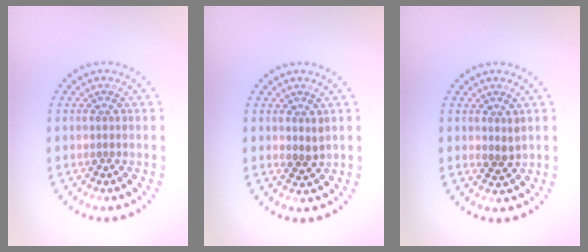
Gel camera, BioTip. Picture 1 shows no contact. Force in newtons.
{"total": 1.1, "press": 1.0, "slide": 0.5}
{"total": 1.3, "press": 1.0, "slide": 0.7}